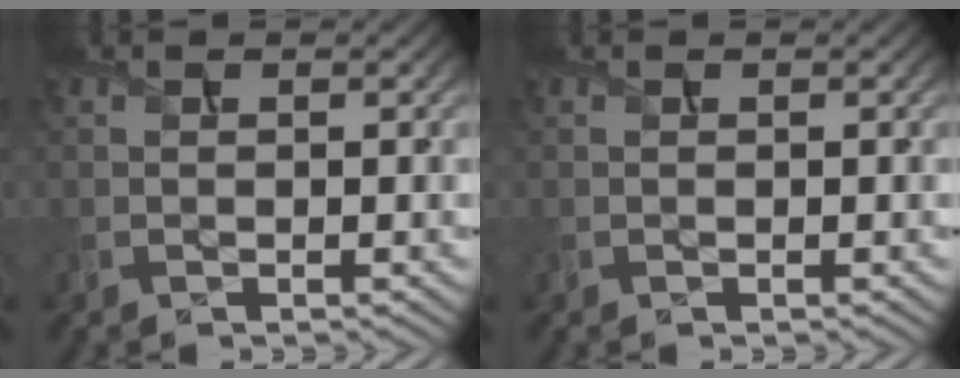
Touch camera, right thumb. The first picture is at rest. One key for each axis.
{"total": 0.0}